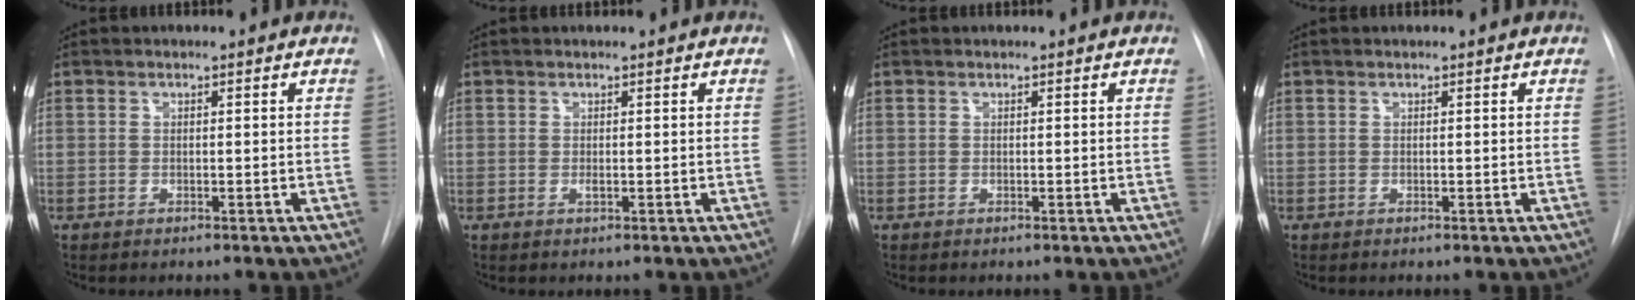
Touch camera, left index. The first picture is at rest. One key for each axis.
{"total": 0.8, "fx": 0.3, "fy": 0.2, "fz": 0.7, "tx": -0.017, "ty": 0.005, "tz": 0.006}
{"total": 0.0}
{"total": 0.0}